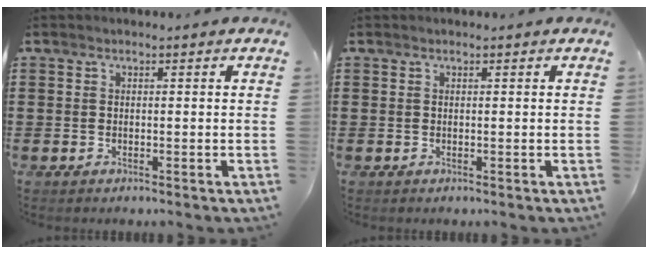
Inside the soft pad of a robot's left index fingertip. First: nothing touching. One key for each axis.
{"total": 0.0}